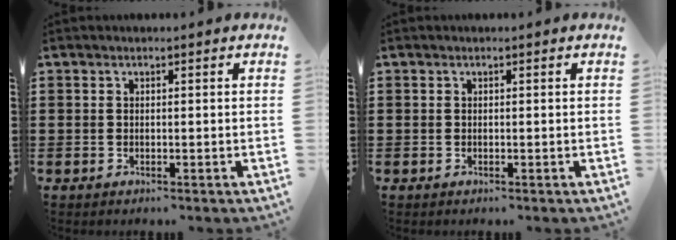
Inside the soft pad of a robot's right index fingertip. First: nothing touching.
{"total": 0.0}